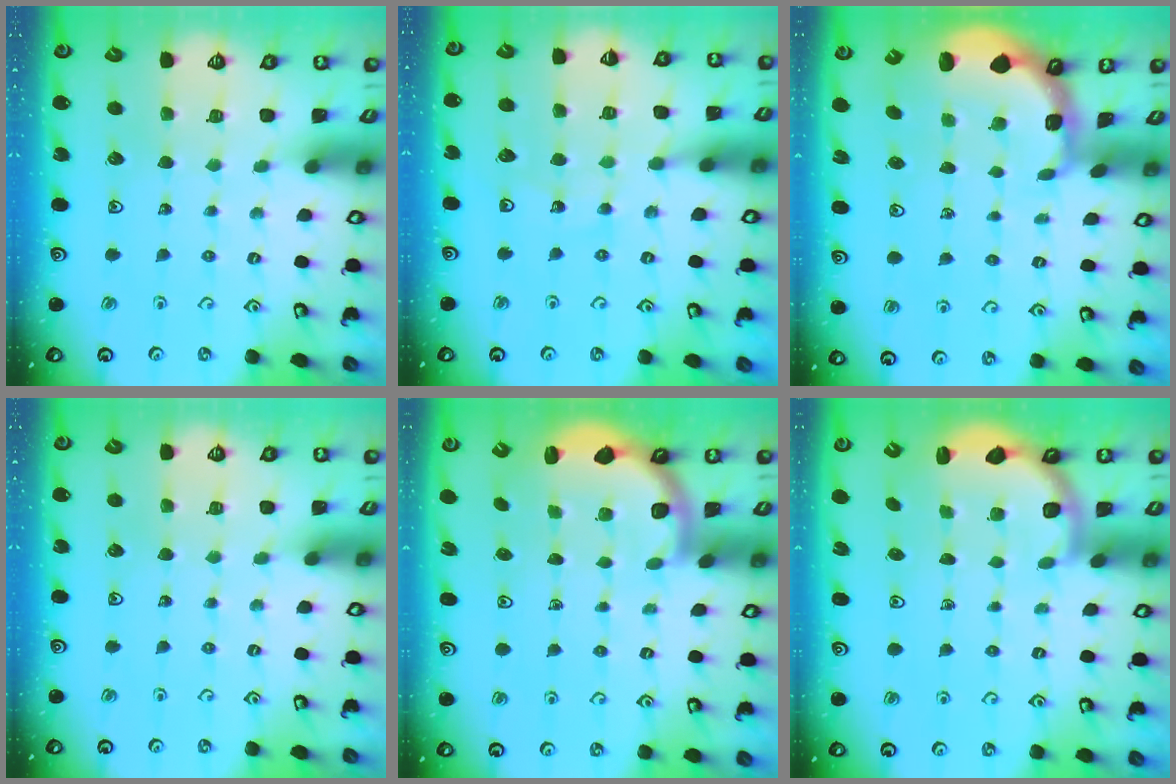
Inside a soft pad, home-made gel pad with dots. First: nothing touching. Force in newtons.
{"total": 12.4, "press": 11.9, "slide": 3.4}
{"total": 1.5, "press": 1.2, "slide": 0.7}
{"total": 0.0}
{"total": 2.6, "press": 2.5, "slide": 0.6}
{"total": 3.5, "press": 2.8, "slide": 2.0}